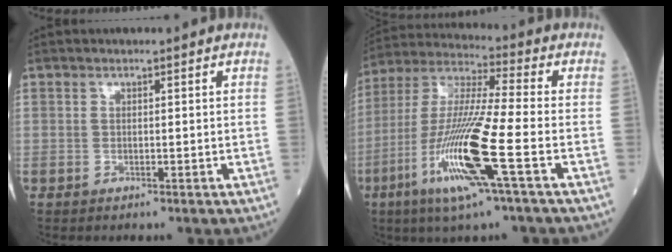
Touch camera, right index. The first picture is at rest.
{"total": 16.7, "force": [-6.1, 0.0, 15.6], "torque": [-0.326, -0.022, -0.122]}